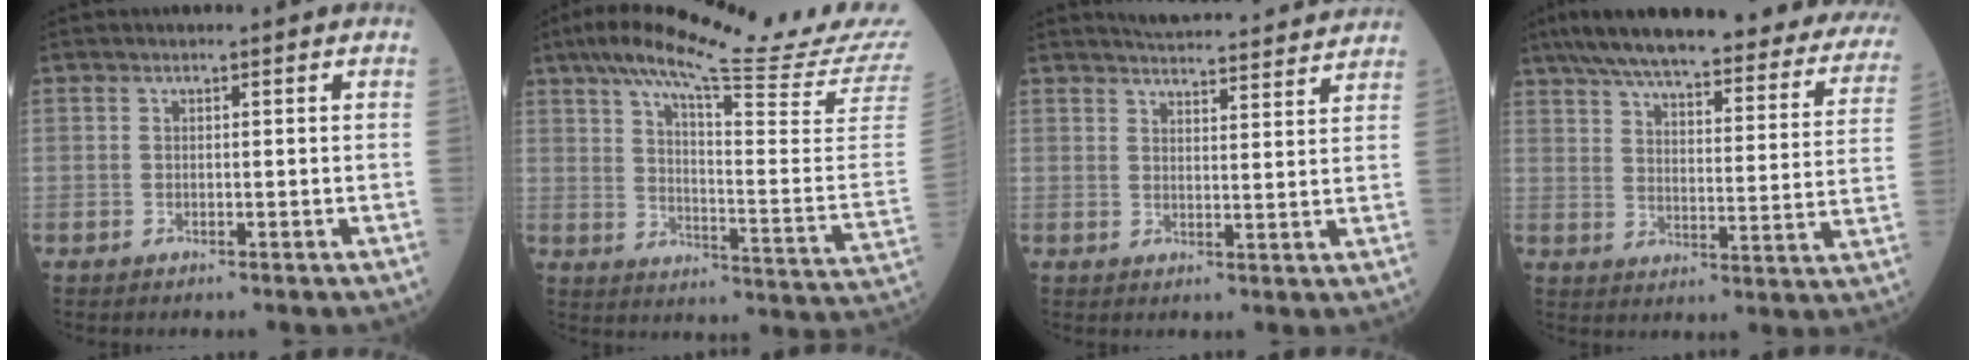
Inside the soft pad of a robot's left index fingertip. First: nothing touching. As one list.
[{"total": 24.6, "force": [21.2, -1.7, 12.5], "torque": [-0.204, -0.067, 0.282]}, {"total": 14.3, "force": [13.7, 0.9, 4.0], "torque": [-0.051, 0.002, 0.169]}, {"total": 32.8, "force": [28.0, 6.7, 15.8], "torque": [-0.233, -0.034, 0.340]}]